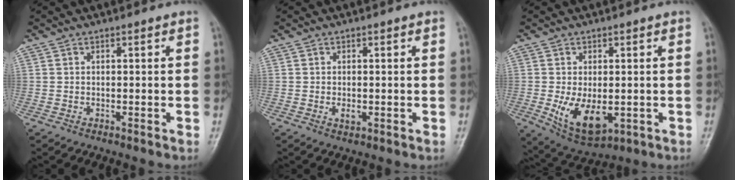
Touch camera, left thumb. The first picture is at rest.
{"total": 1.5, "force": [-0.2, 1.0, 1.2], "torque": [-0.018, -0.002, -0.003]}
{"total": 9.4, "force": [-1.6, 5.4, 7.6], "torque": [-0.123, -0.014, -0.010]}